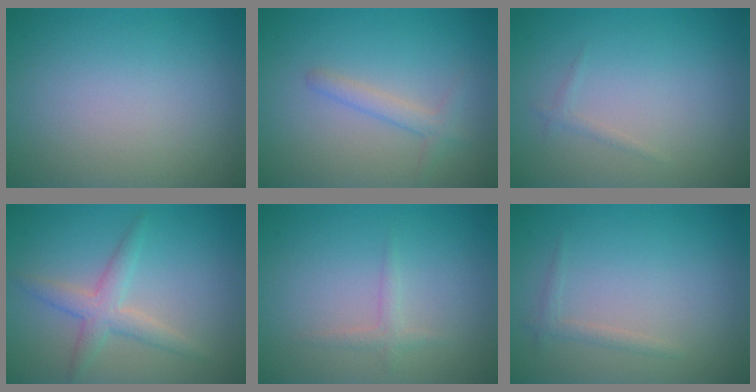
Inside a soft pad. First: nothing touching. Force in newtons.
{"total": 1.7, "press": 1.7, "slide": 0.1}
{"total": 0.7, "press": 0.7, "slide": 0.0}
{"total": 3.0, "press": 3.0, "slide": 0.1}
{"total": 1.1, "press": 1.1, "slide": 0.0}
{"total": 1.0, "press": 1.0, "slide": 0.0}